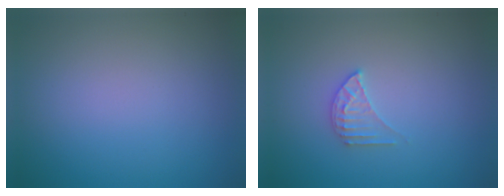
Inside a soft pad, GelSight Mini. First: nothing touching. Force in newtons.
{"total": 1.7, "press": 1.7, "slide": 0.1}